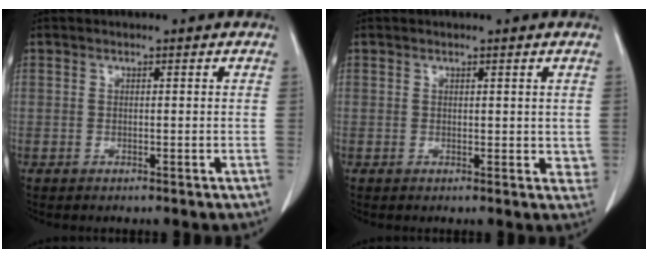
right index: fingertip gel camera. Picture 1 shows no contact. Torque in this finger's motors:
{"motor_torque": [0.02, 0.10, 0.00, -0.01]}